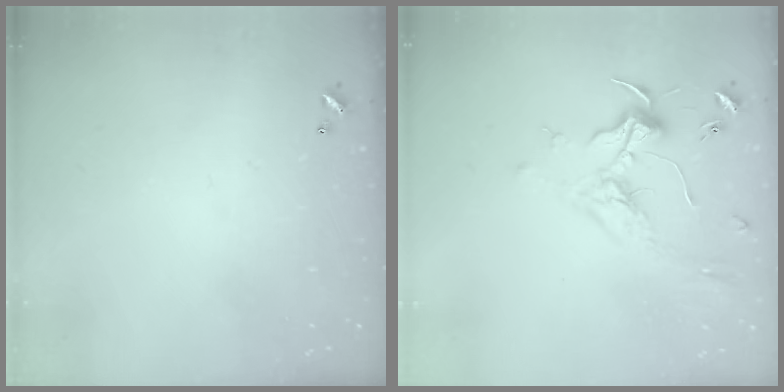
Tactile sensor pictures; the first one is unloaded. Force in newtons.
{"total": 1.9, "press": 1.7, "slide": 0.8}